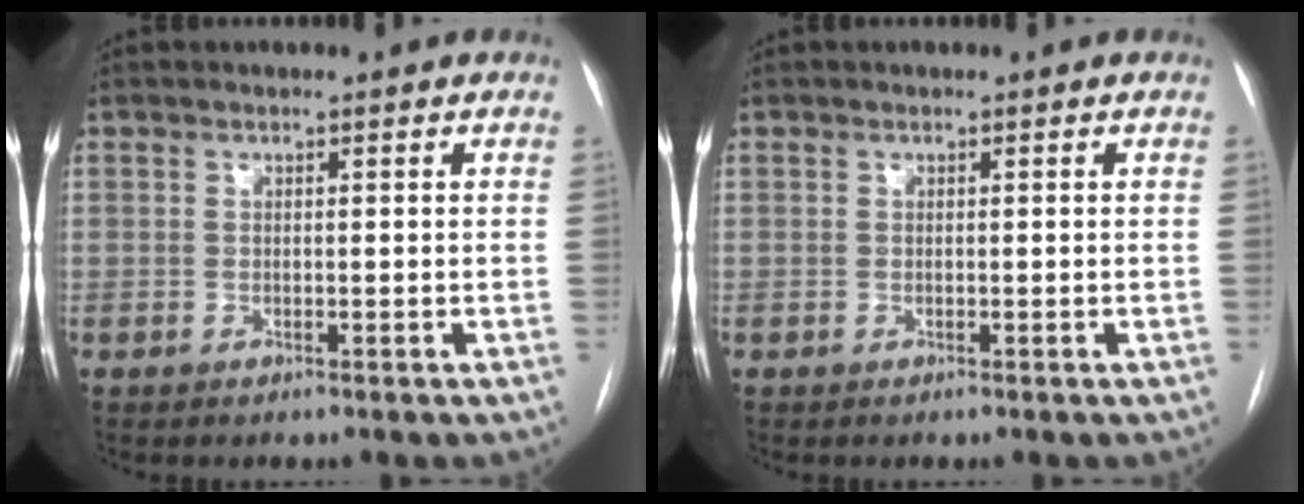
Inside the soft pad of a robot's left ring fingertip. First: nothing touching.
{"total": 0.0}